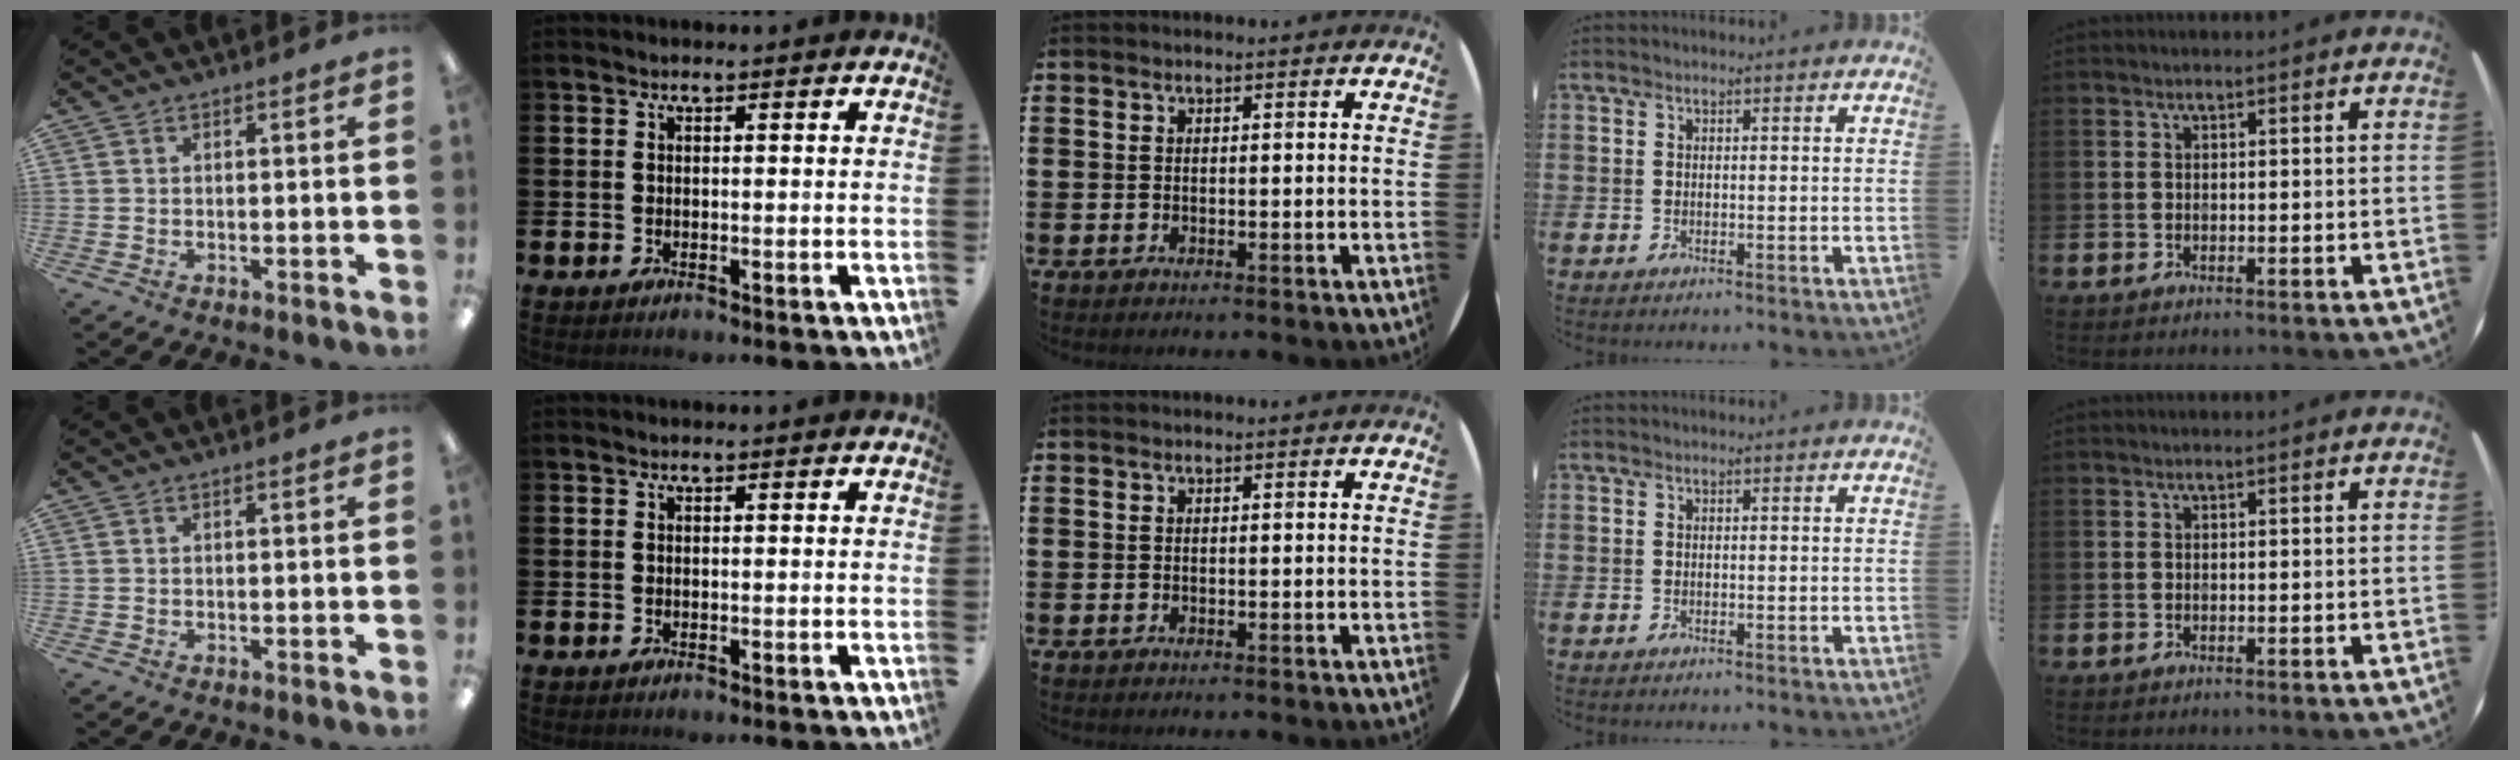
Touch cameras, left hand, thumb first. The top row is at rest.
{}